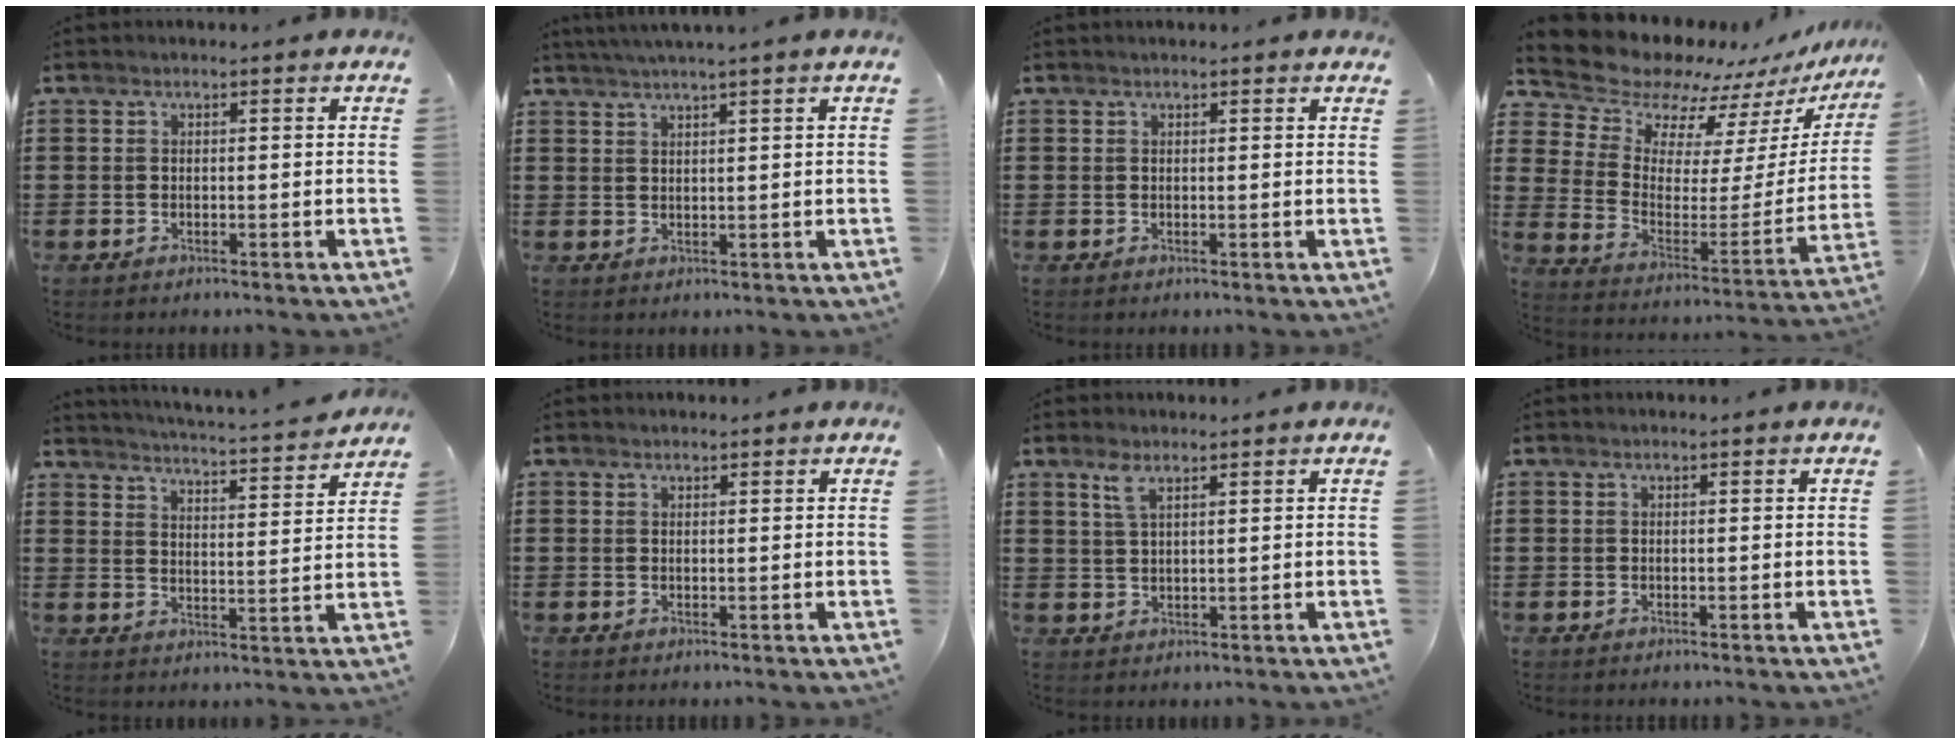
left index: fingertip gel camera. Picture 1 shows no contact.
{"total": 2.1, "force": [1.9, -0.7, 0.8], "torque": [-0.017, 0.000, 0.035]}
{"total": 0.7, "force": [0.7, 0.1, 0.2], "torque": [-0.005, 0.000, 0.014]}
{"total": 10.8, "force": [10.3, 3.1, 1.2], "torque": [-0.073, -0.092, 0.182]}
{"total": 3.7, "force": [3.6, -0.7, 0.8], "torque": [-0.034, -0.034, 0.056]}
{"total": 0.7, "force": [0.6, 0.3, 0.1], "torque": [-0.003, 0.001, 0.013]}
{"total": 3.1, "force": [2.1, 0.9, 2.0], "torque": [-0.048, 0.003, 0.039]}
{"total": 0.0}